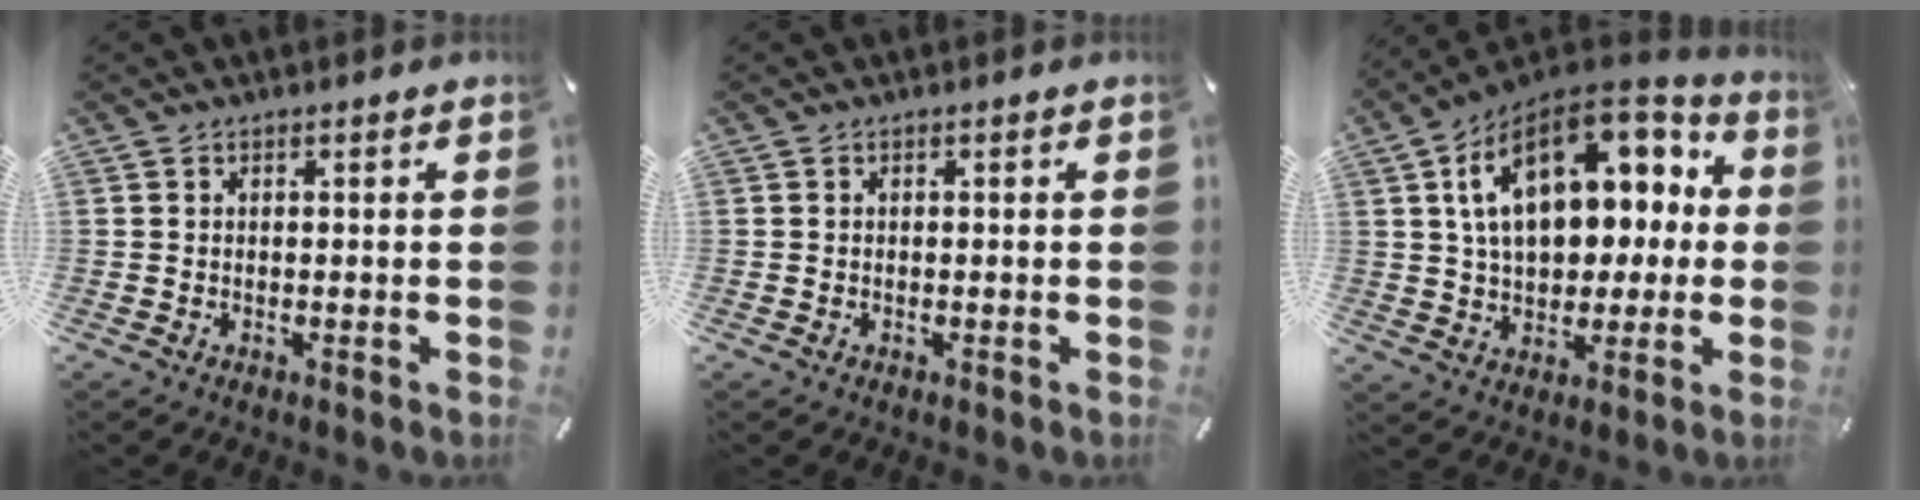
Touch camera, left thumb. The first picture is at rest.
{"total": 0.0}
{"total": 19.6, "force": [6.0, 13.2, 13.2], "torque": [-0.221, -0.021, 0.108]}